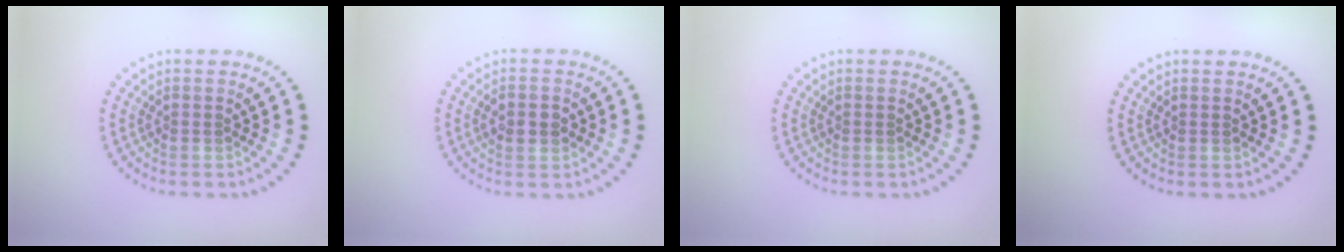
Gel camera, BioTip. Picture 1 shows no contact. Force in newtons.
{"total": 2.0, "press": 2.0, "slide": 0.1}
{"total": 0.0}
{"total": 0.0}